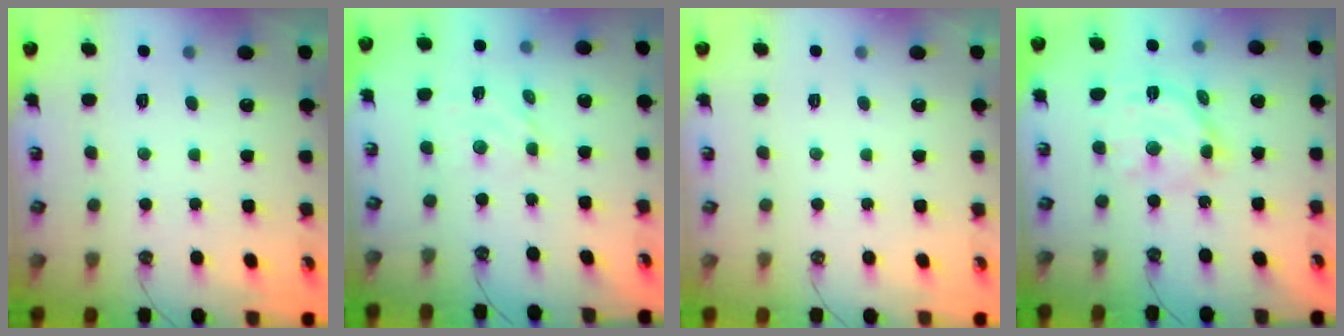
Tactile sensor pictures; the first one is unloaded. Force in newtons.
{"total": 3.9, "press": 3.8, "slide": 0.8}
{"total": 0.0}
{"total": 14.1, "press": 14.1, "slide": 1.2}